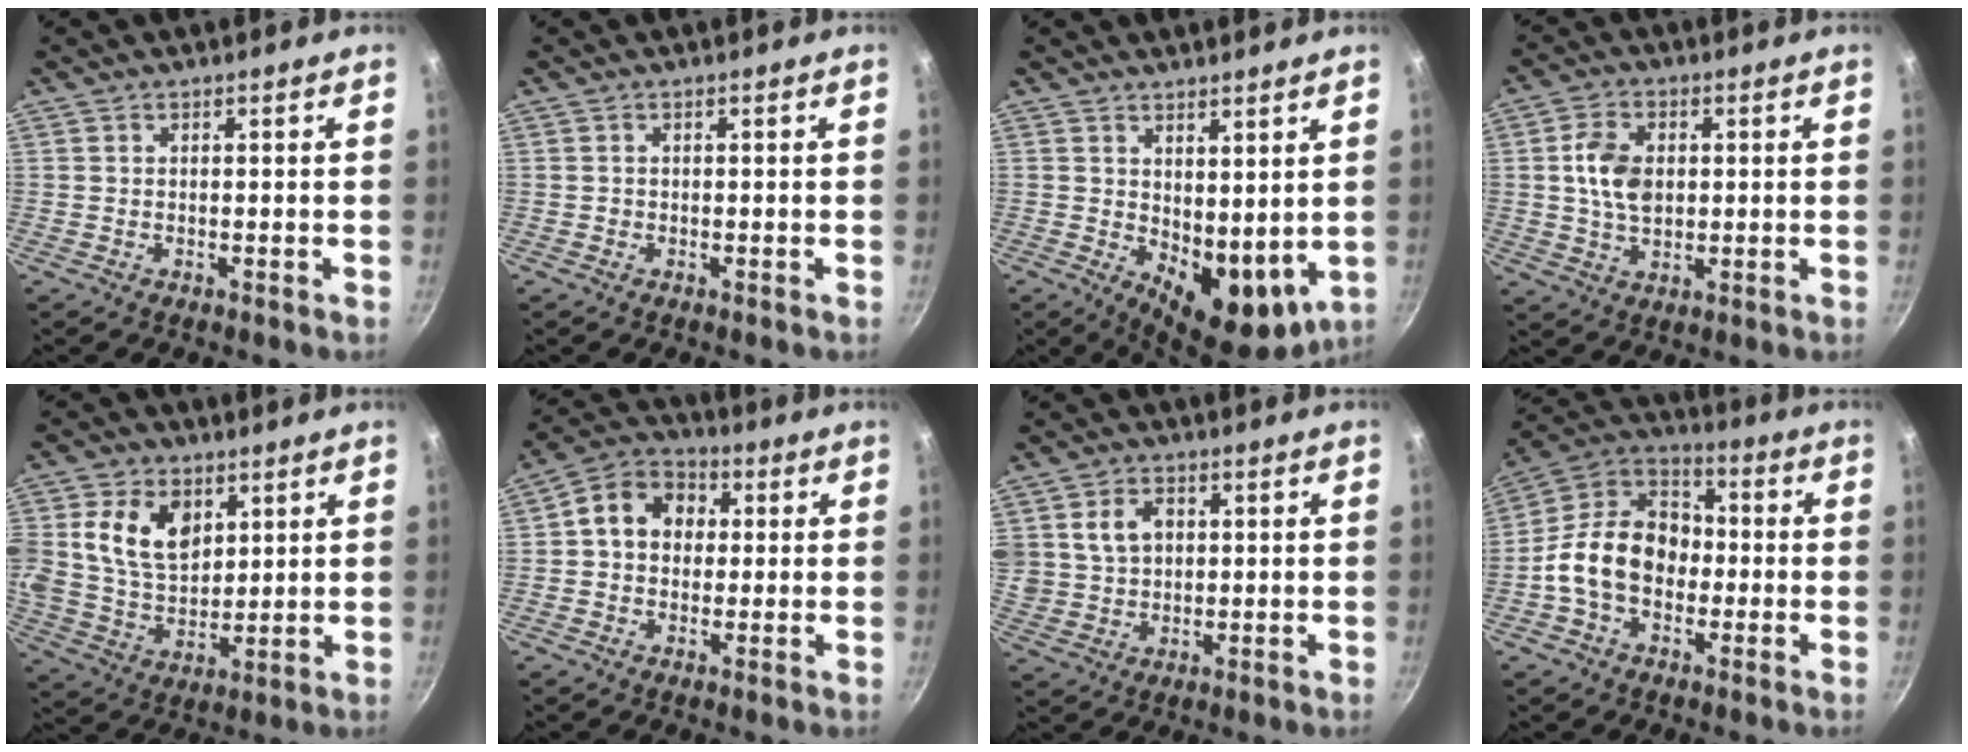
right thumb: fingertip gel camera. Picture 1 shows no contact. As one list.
[{"total": 0.0}, {"total": 10.2, "force": [1.9, 5.6, 8.4], "torque": [-0.090, -0.033, 0.044]}, {"total": 8.2, "force": [1.0, 5.5, 5.9], "torque": [-0.096, 0.003, 0.017]}, {"total": 13.9, "force": [4.3, 9.8, 8.9], "torque": [-0.140, -0.018, 0.082]}, {"total": 10.2, "force": [1.4, 8.3, 5.7], "torque": [-0.063, 0.022, 0.003]}, {"total": 8.5, "force": [2.3, 6.8, 4.6], "torque": [-0.064, -0.002, 0.048]}, {"total": 15.7, "force": [-2.2, 11.6, 10.3], "torque": [-0.136, 0.042, -0.059]}]